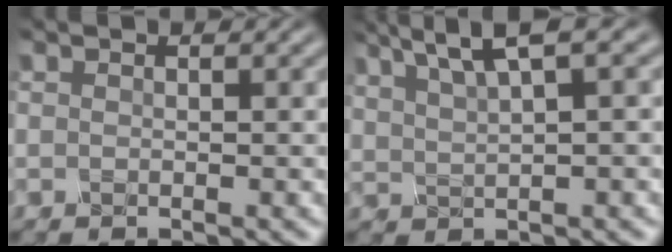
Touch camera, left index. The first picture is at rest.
{"total": 5.0, "force": [2.9, 1.1, 3.8], "torque": [-0.074, 0.018, 0.057]}